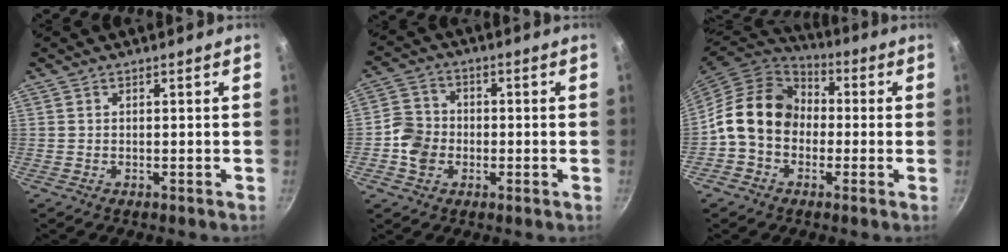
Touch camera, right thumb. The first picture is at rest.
{"total": 6.8, "force": [-1.5, 5.9, 2.9], "torque": [-0.033, 0.016, -0.043]}
{"total": 14.2, "force": [-0.4, 11.4, 8.4], "torque": [-0.108, 0.034, -0.025]}